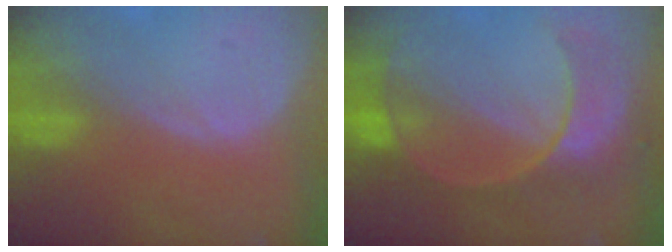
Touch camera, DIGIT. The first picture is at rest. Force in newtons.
{"total": 8.9, "press": 8.2, "slide": 3.5}